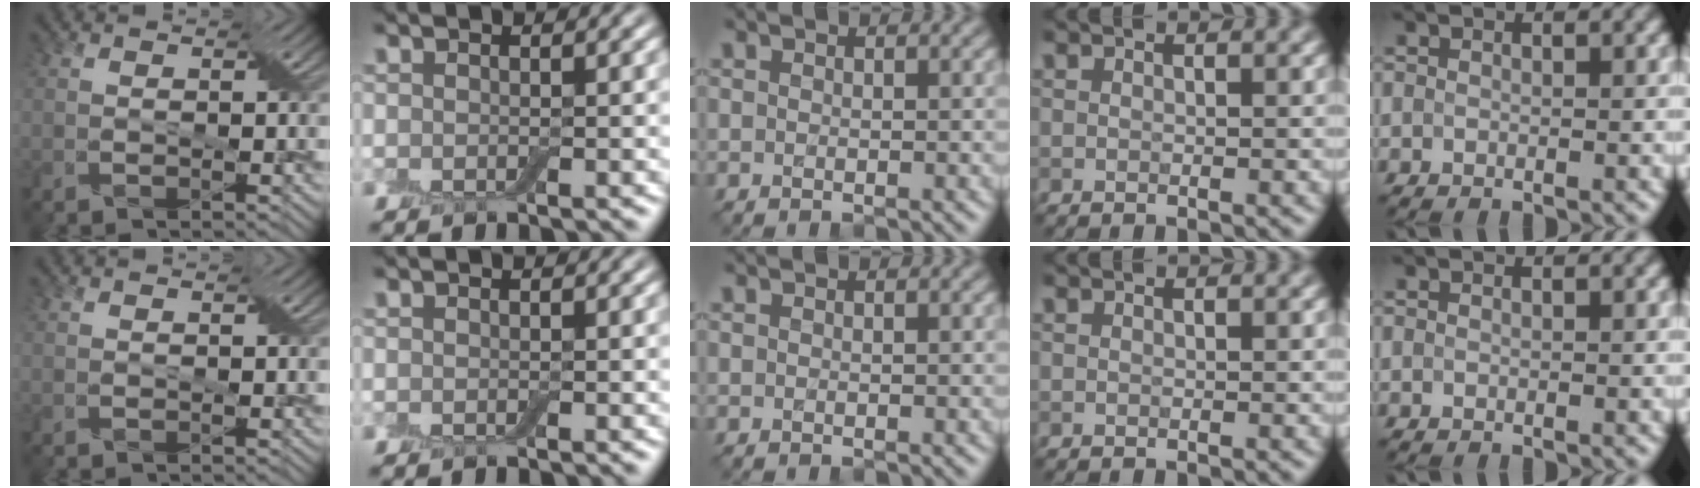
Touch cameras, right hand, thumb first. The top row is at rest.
{}